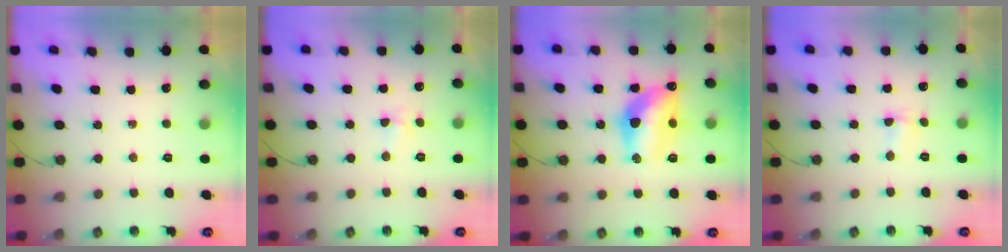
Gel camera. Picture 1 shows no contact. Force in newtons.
{"total": 3.8, "press": 3.8, "slide": 0.5}
{"total": 12.8, "press": 12.8, "slide": 0.8}
{"total": 2.6, "press": 2.5, "slide": 0.5}